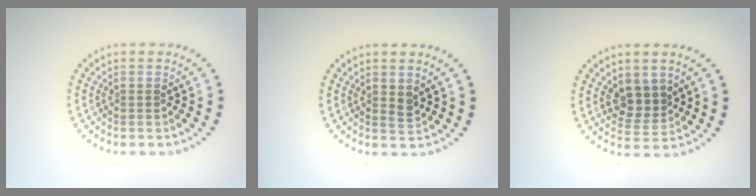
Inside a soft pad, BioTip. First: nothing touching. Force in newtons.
{"total": 1.0, "press": 0.9, "slide": 0.4}
{"total": 2.8, "press": 2.5, "slide": 1.3}